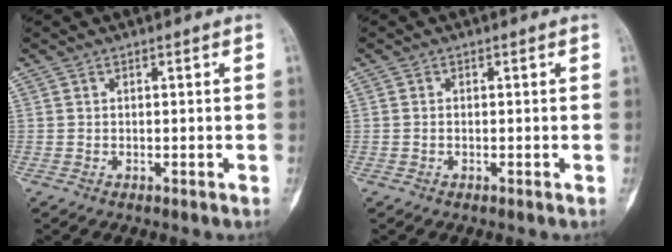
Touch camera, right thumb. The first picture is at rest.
{"total": 0.6, "force": [-0.2, 0.3, 0.4], "torque": [-0.008, 0.001, -0.006]}